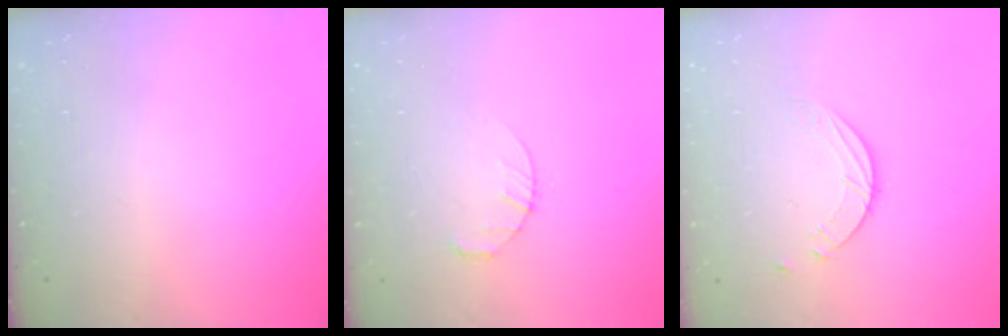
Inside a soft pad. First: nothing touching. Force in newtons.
{"total": 3.4, "press": 3.3, "slide": 0.5}
{"total": 6.0, "press": 6.0, "slide": 0.6}